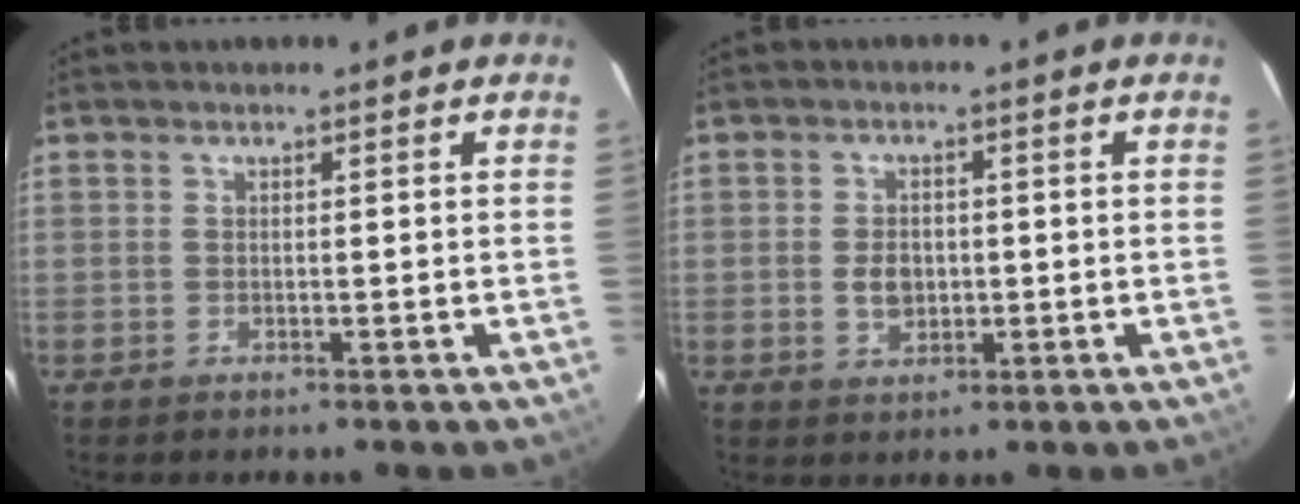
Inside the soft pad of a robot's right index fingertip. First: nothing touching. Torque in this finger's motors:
{"motor_torque": [1.23, 0.13, 0.32, 0.03]}